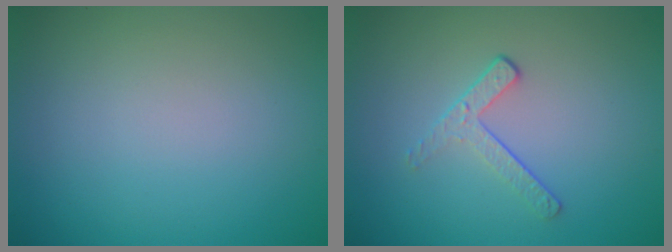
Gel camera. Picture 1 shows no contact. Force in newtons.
{"total": 1.8, "press": 1.1, "slide": 1.4}